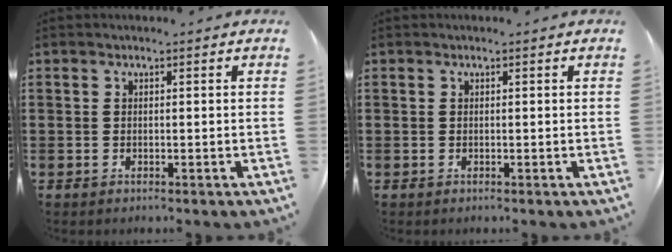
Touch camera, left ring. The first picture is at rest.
{"total": 0.0}